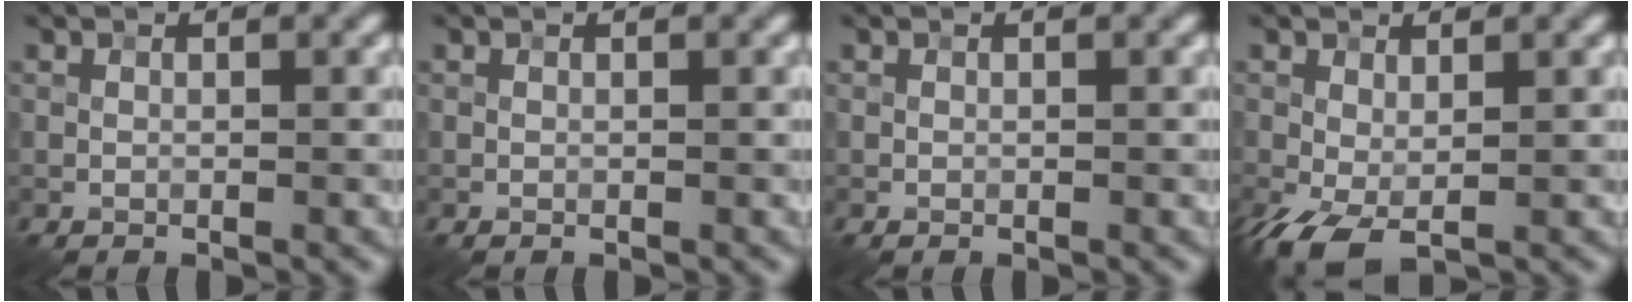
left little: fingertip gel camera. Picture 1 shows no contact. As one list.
[{"total": 0.0}, {"total": 0.0}, {"total": 4.3, "force": [-1.4, 2.2, 3.4], "torque": [-0.091, -0.010, -0.028]}]